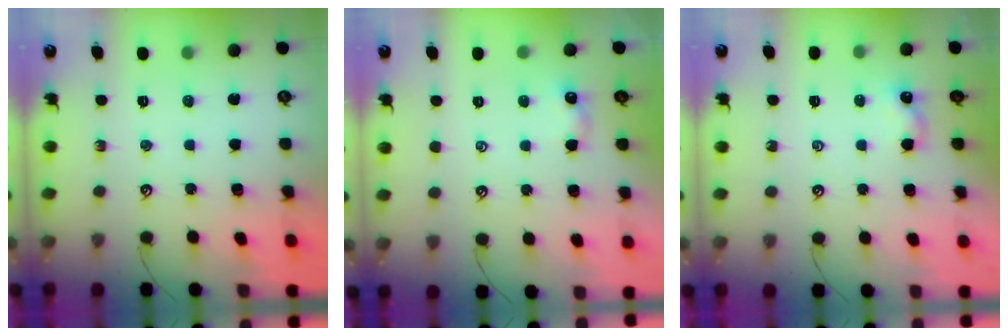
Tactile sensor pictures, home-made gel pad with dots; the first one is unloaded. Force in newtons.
{"total": 2.3, "press": 2.2, "slide": 0.3}
{"total": 3.4, "press": 3.4, "slide": 0.4}